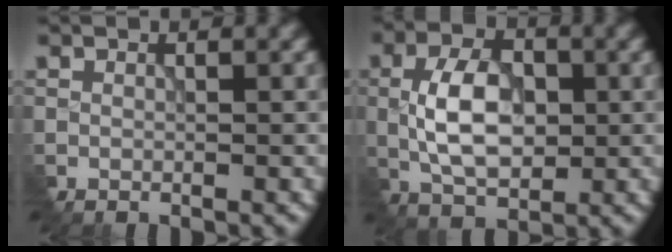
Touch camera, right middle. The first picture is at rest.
{"total": 6.0, "force": [-0.6, 3.4, 4.9], "torque": [-0.102, 0.003, -0.014]}